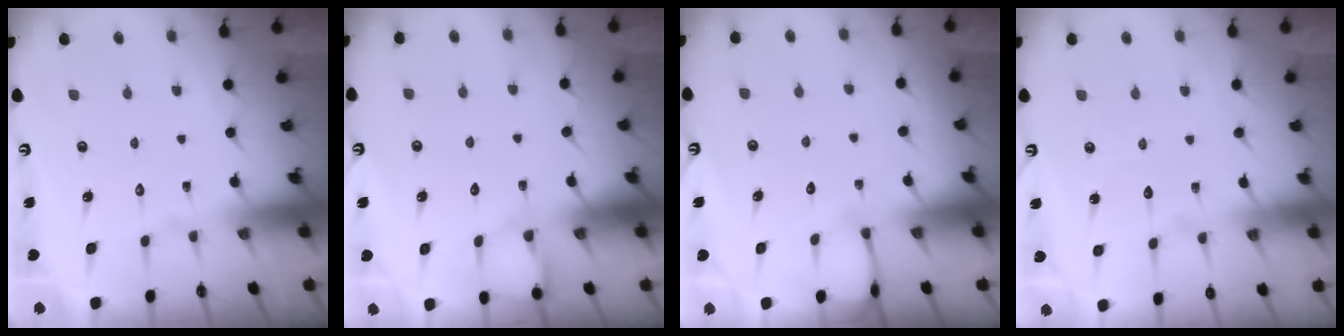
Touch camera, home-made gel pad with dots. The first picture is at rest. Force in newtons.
{"total": 4.8, "press": 4.8, "slide": 0.5}
{"total": 3.0, "press": 3.0, "slide": 0.3}
{"total": 3.3, "press": 3.2, "slide": 0.3}